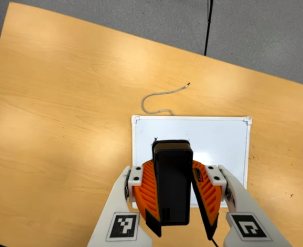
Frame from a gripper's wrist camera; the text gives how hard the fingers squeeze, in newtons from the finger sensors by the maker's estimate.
{"total": 9.2, "left": 9.2, "right": 9.2}